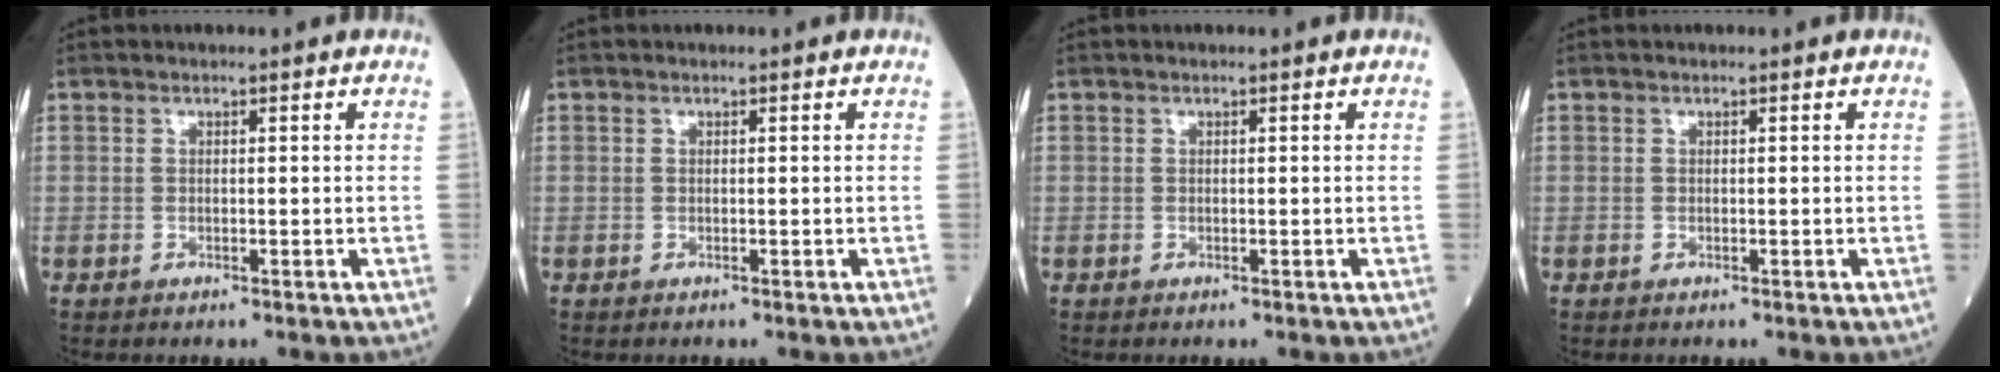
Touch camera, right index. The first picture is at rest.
{"total": 0.0}
{"total": 0.0}
{"total": 0.0}